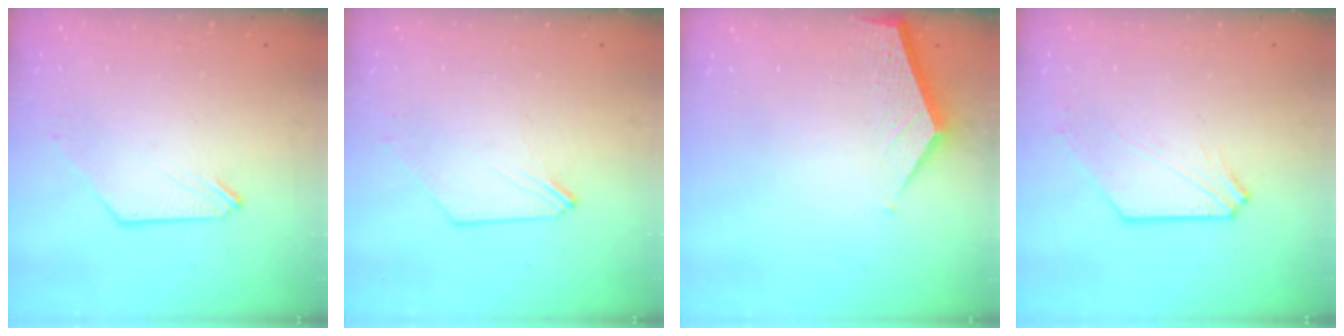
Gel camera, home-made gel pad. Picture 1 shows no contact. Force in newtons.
{"total": 0.0}
{"total": 3.6, "press": 3.6, "slide": 0.4}
{"total": 2.4, "press": 2.4, "slide": 0.3}